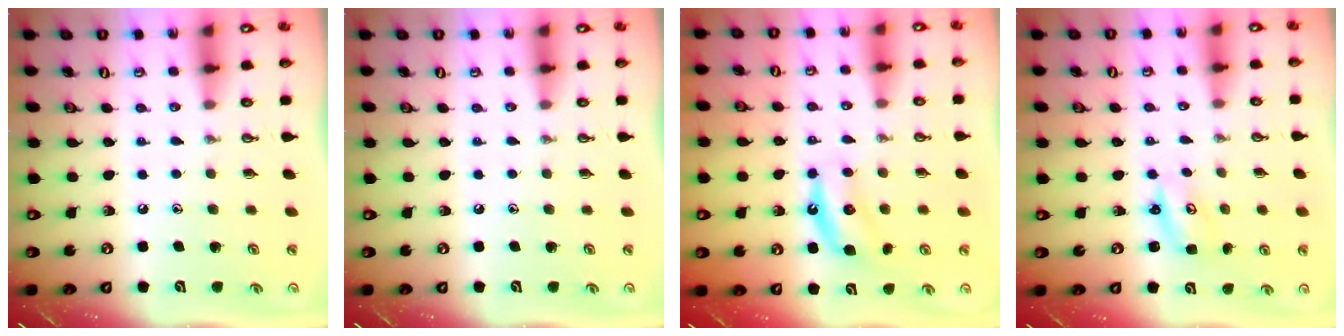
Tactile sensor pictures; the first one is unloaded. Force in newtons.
{"total": 0.0}
{"total": 6.4, "press": 6.4, "slide": 1.1}
{"total": 2.7, "press": 2.7, "slide": 0.2}